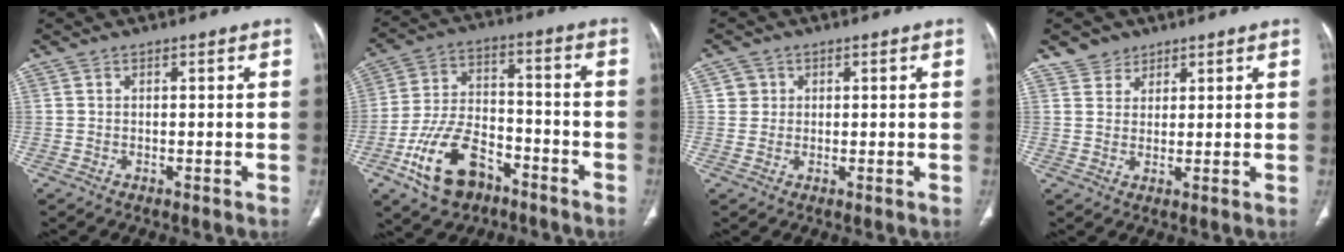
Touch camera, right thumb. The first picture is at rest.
{"total": 14.3, "force": [-7.7, 8.6, 8.5], "torque": [-0.146, 0.054, -0.134]}
{"total": 2.5, "force": [0.7, 2.4, 0.2], "torque": [0.018, 0.004, 0.011]}
{"total": 3.7, "force": [2.6, 2.7, 0.1], "torque": [0.024, -0.014, 0.040]}